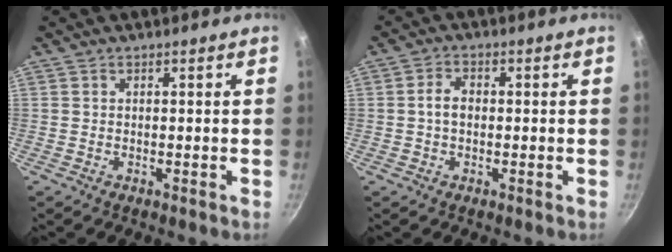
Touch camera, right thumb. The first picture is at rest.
{"total": 3.4, "force": [-0.2, 2.3, 2.4], "torque": [-0.041, 0.012, -0.008]}